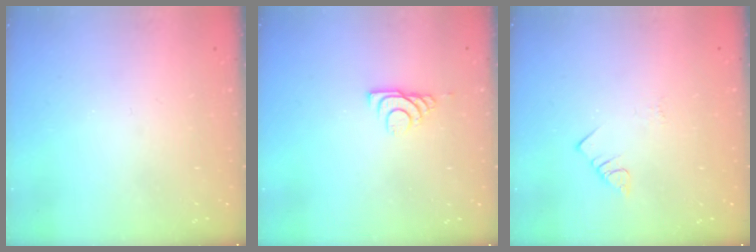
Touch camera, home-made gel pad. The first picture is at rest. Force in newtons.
{"total": 5.6, "press": 5.5, "slide": 0.8}
{"total": 2.4, "press": 2.3, "slide": 0.4}